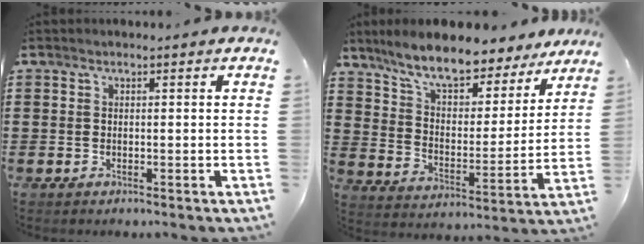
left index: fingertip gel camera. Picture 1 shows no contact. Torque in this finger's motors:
{"motor_torque": [1.44, -0.70, 0.55, 0.21]}